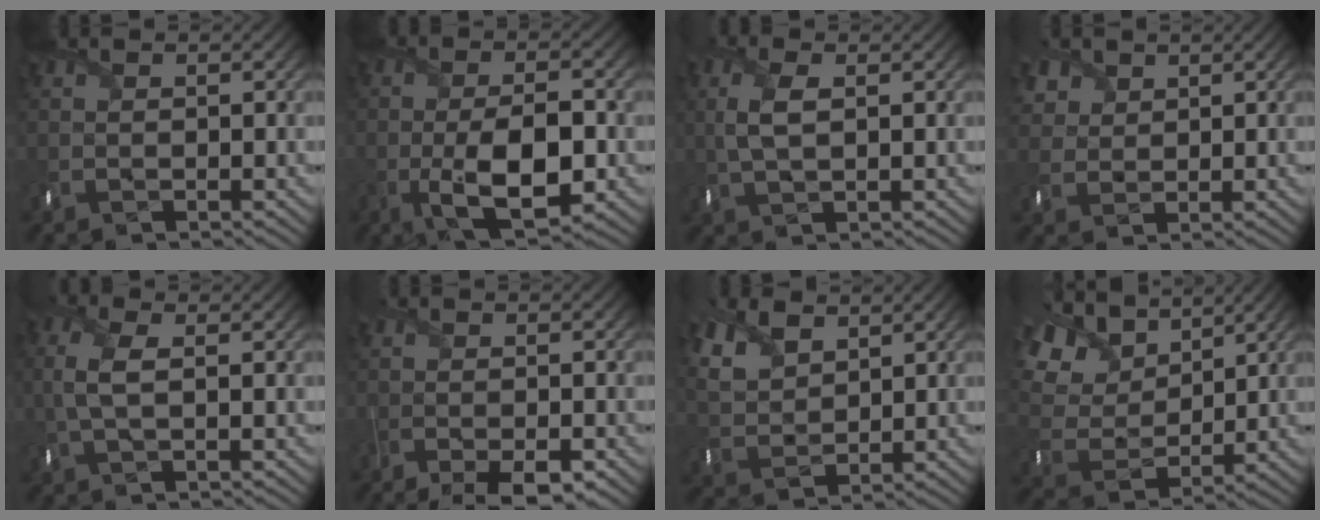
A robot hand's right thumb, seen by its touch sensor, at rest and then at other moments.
{"total": 8.8, "force": [-2.9, 3.7, 7.4], "torque": [-0.136, -0.012, -0.049]}
{"total": 4.1, "force": [0.6, 1.8, 3.6], "torque": [-0.092, 0.003, 0.014]}
{"total": 3.3, "force": [2.2, 2.4, 0.7], "torque": [-0.032, 0.003, 0.036]}
{"total": 4.5, "force": [0.3, 1.9, 4.0], "torque": [-0.111, 0.005, 0.004]}
{"total": 5.2, "force": [-3.5, 1.9, 3.4], "torque": [-0.068, -0.012, -0.058]}
{"total": 7.2, "force": [4.1, 4.2, 4.2], "torque": [-0.133, 0.005, 0.084]}
{"total": 13.5, "force": [7.0, 8.7, 7.6], "torque": [-0.239, 0.039, 0.128]}